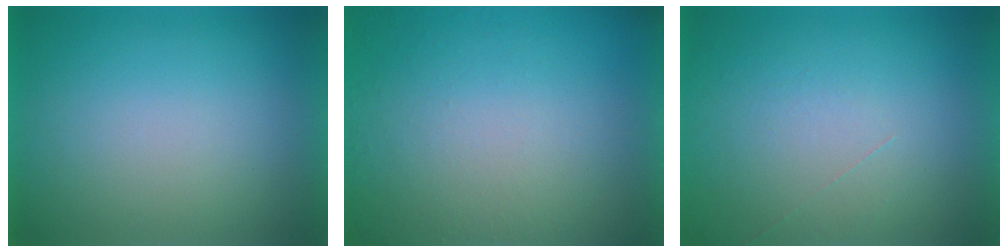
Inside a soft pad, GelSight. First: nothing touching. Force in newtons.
{"total": 5.0}
{"total": 1.2}